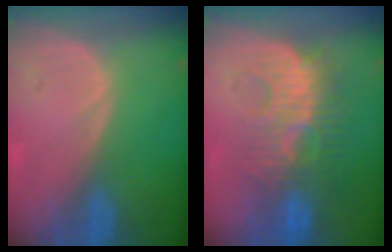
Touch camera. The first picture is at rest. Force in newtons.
{"total": 9.0, "press": 8.9, "slide": 1.7}